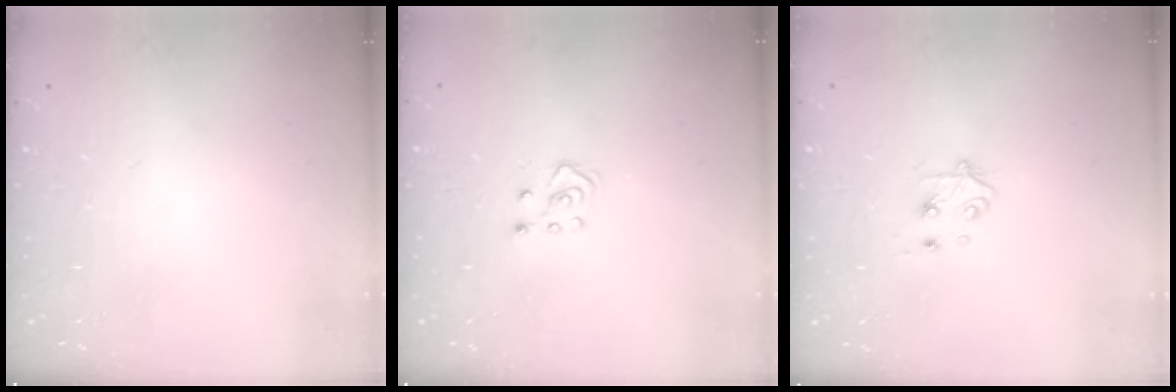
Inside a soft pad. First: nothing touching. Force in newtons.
{"total": 3.6, "press": 3.6, "slide": 0.6}
{"total": 4.8, "press": 4.8, "slide": 0.6}